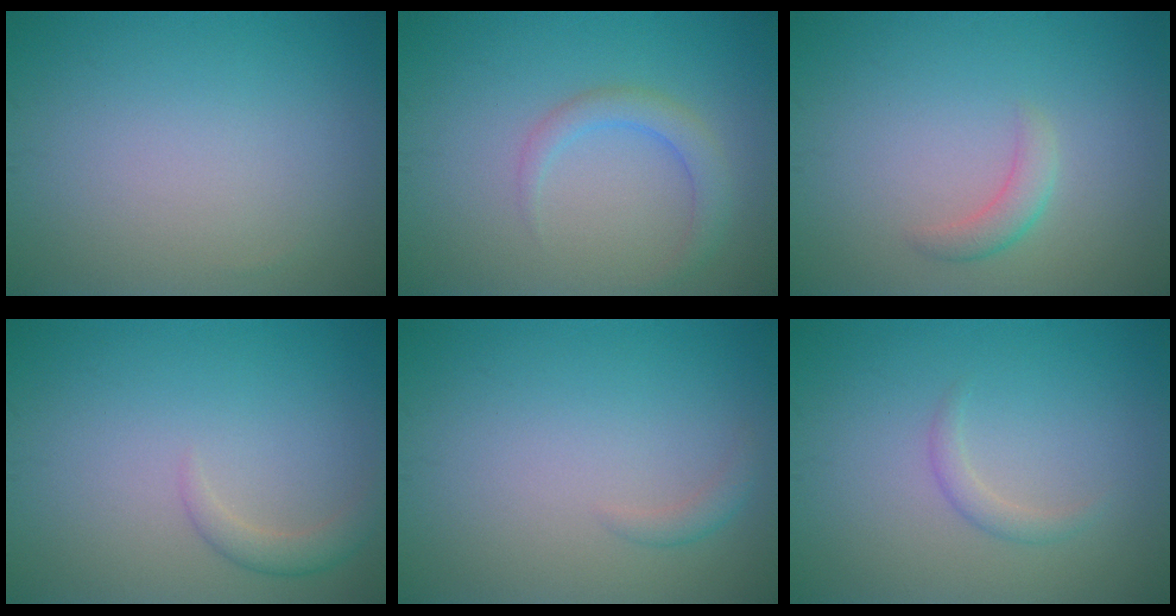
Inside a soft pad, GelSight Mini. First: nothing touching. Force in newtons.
{"total": 2.2, "press": 2.2, "slide": 0.1}
{"total": 1.7, "press": 1.7, "slide": 0.1}
{"total": 1.7, "press": 1.7, "slide": 0.1}
{"total": 1.0, "press": 1.0, "slide": 0.0}
{"total": 1.2, "press": 1.2, "slide": 0.1}